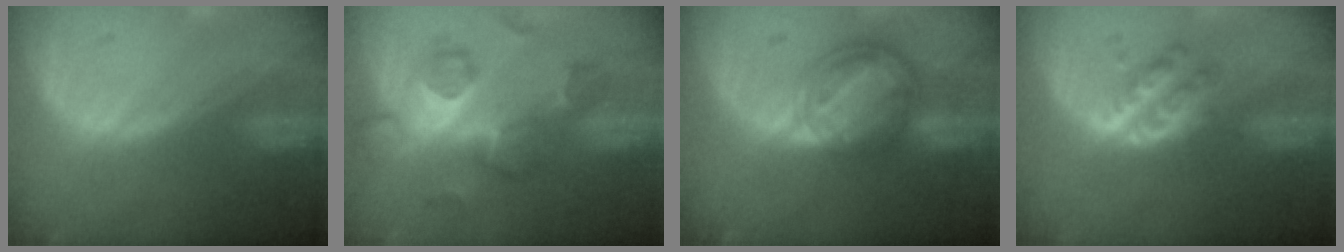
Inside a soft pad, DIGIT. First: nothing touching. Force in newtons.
{"total": 8.9, "press": 7.7, "slide": 4.5}
{"total": 8.1, "press": 6.9, "slide": 4.2}
{"total": 4.7, "press": 4.4, "slide": 1.7}